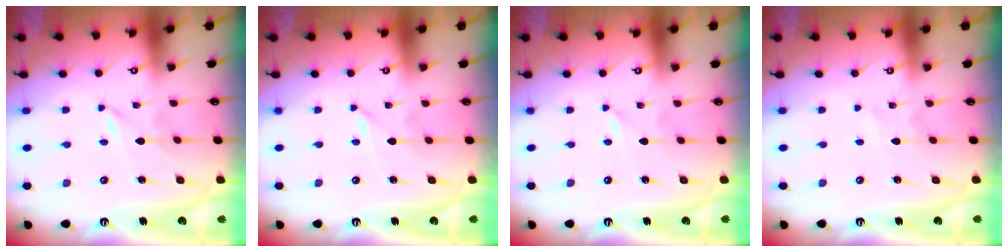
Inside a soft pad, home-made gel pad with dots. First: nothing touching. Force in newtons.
{"total": 0.0}
{"total": 0.0}
{"total": 2.6, "press": 2.5, "slide": 0.4}